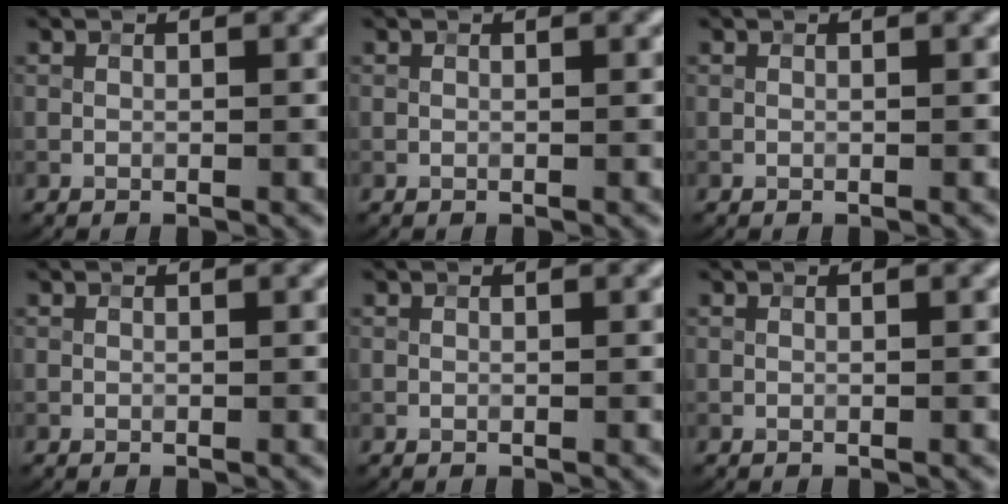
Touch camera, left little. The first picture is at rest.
{"total": 0.0}
{"total": 0.0}
{"total": 0.0}
{"total": 0.0}
{"total": 0.0}